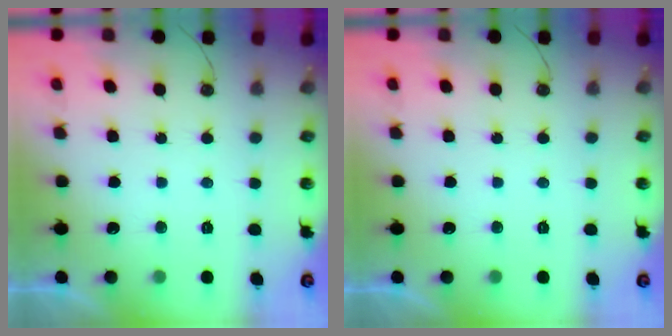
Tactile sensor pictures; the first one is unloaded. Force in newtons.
{"total": 0.0}